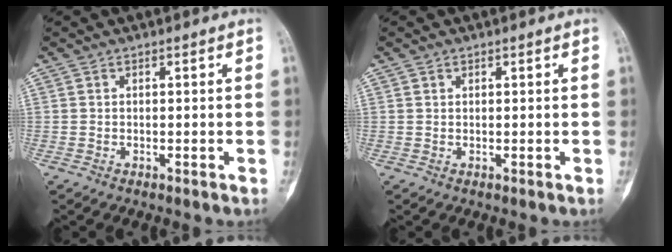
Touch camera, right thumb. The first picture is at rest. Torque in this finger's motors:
{"motor_torque": [-0.50, -0.31, 0.27, 0.08, -0.11]}